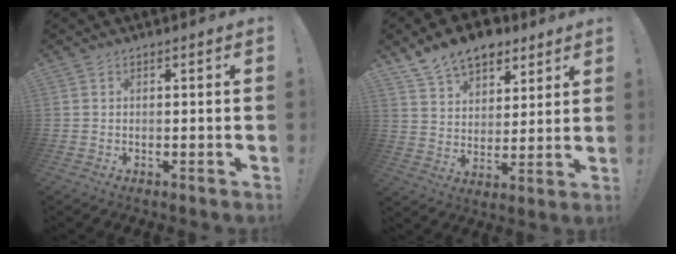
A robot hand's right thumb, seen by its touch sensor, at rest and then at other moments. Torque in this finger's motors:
{"motor_torque": [0.80, 0.99, 0.11, 0.21, 0.24]}